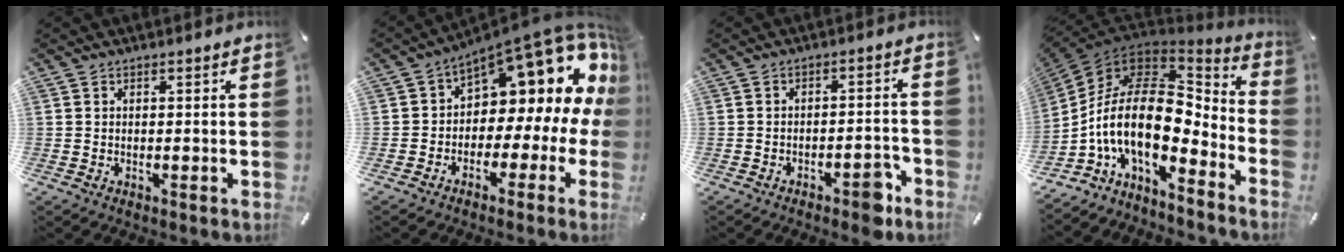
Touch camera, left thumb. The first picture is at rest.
{"total": 15.0, "force": [8.6, 8.0, 9.3], "torque": [-0.110, -0.082, 0.136]}
{"total": 6.0, "force": [-4.1, 2.2, 3.8], "torque": [-0.055, 0.025, -0.068]}
{"total": 21.1, "force": [-3.4, 10.9, 17.8], "torque": [-0.380, -0.022, -0.066]}